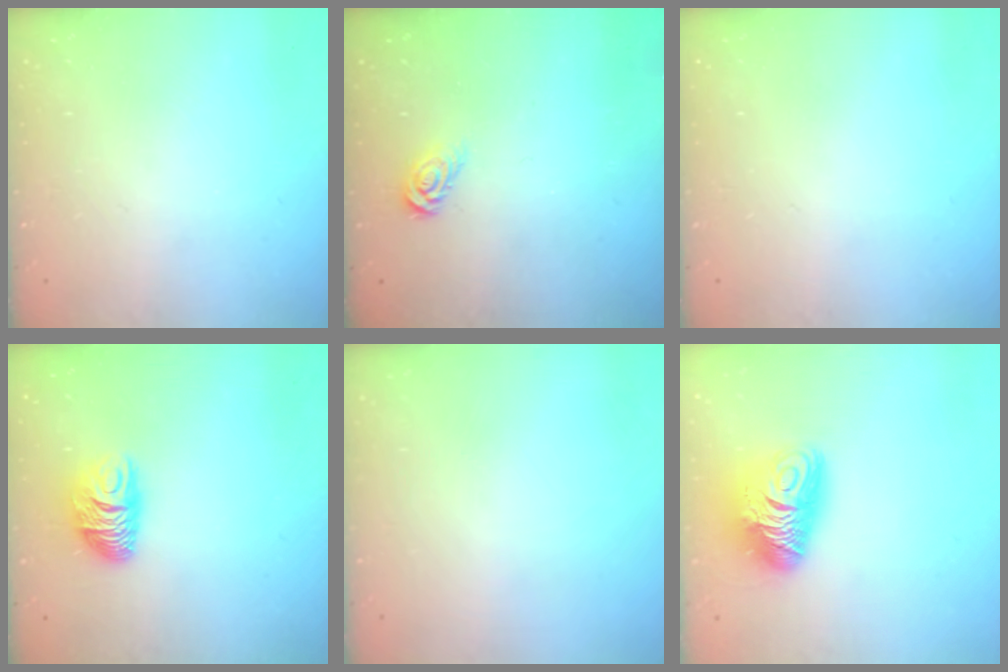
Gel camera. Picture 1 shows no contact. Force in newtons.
{"total": 3.7, "press": 3.7, "slide": 0.4}
{"total": 0.0}
{"total": 9.5, "press": 9.4, "slide": 0.8}
{"total": 0.0}
{"total": 13.1, "press": 13.0, "slide": 1.4}